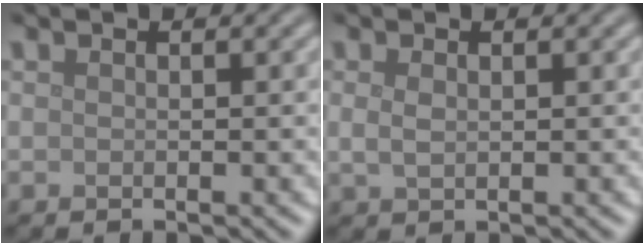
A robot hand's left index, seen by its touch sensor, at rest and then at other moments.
{"total": 1.2, "force": [0.3, 0.7, 0.9], "torque": [-0.024, -0.002, 0.008]}